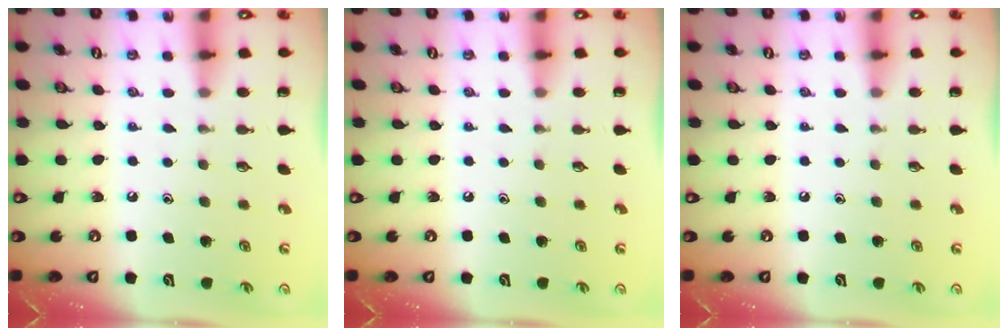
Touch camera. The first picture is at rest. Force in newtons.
{"total": 0.0}
{"total": 0.0}